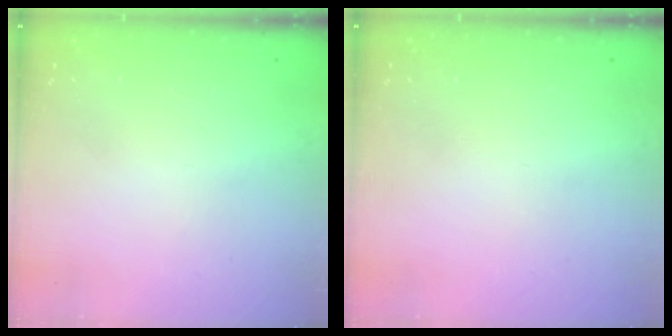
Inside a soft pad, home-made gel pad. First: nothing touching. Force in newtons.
{"total": 0.0}